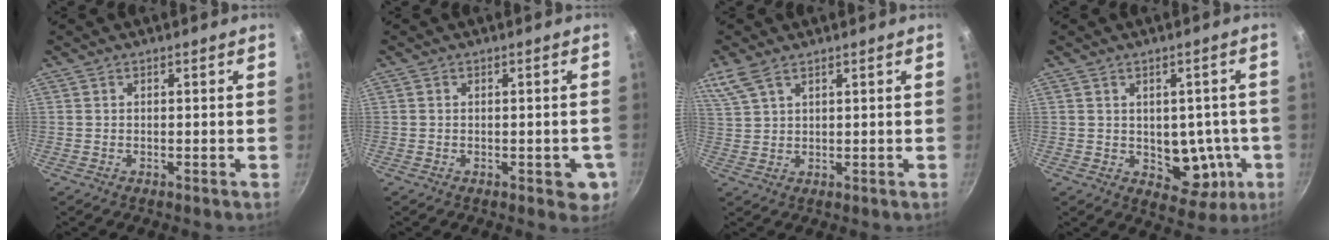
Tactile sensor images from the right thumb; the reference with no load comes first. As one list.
[{"total": 4.7, "force": [-1.2, 2.5, 3.8], "torque": [-0.022, 0.005, -0.014]}, {"total": 5.0, "force": [3.4, 2.2, 2.9], "torque": [-0.065, -0.002, 0.076]}, {"total": 9.7, "force": [-1.2, 6.8, 6.7], "torque": [-0.039, 0.001, -0.004]}]